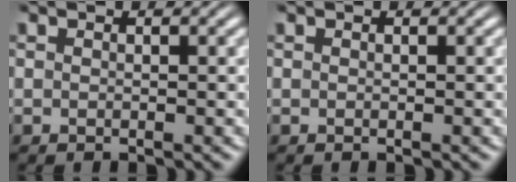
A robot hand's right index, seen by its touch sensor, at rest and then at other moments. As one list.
[{"total": 0.0}]